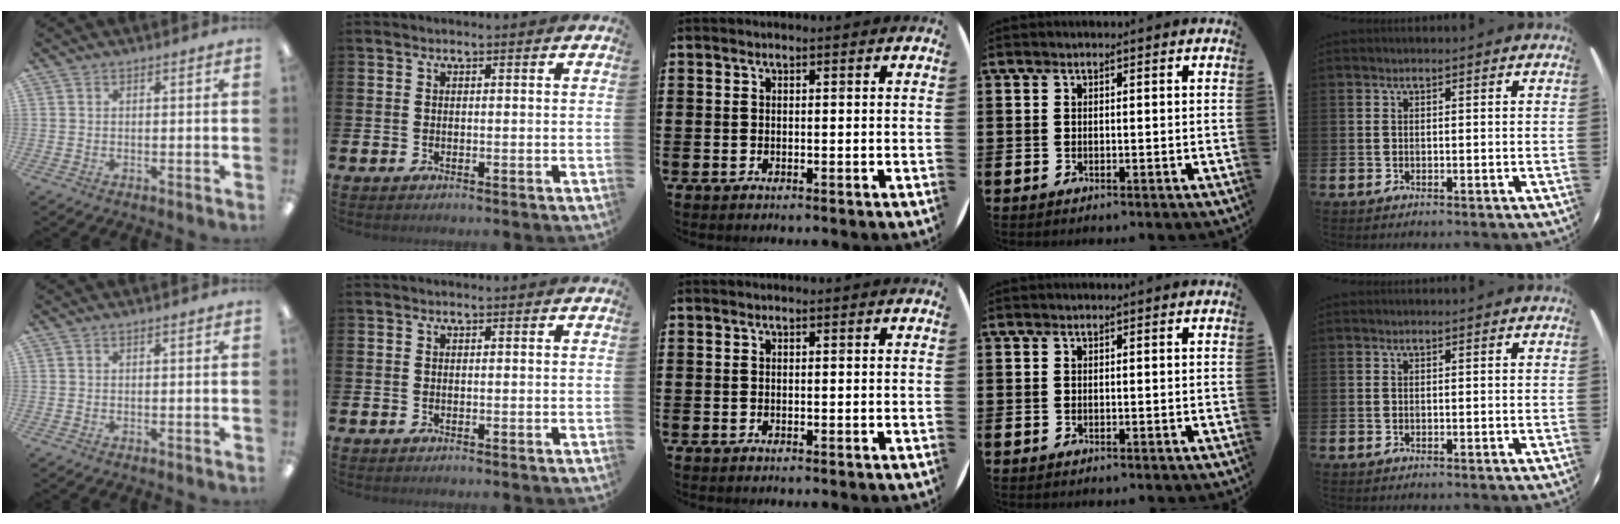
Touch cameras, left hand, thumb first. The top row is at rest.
{}